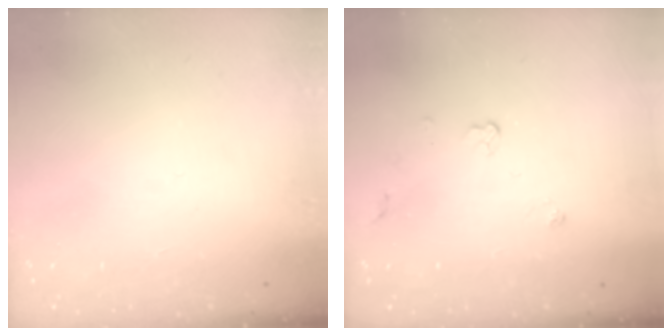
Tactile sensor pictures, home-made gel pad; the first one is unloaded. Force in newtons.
{"total": 4.2, "press": 4.2, "slide": 0.7}